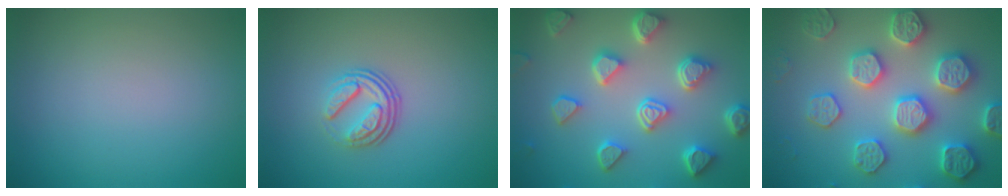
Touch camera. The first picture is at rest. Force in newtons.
{"total": 3.8, "press": 2.5, "slide": 2.8}
{"total": 6.7, "press": 5.3, "slide": 4.1}
{"total": 6.3, "press": 6.2, "slide": 1.5}